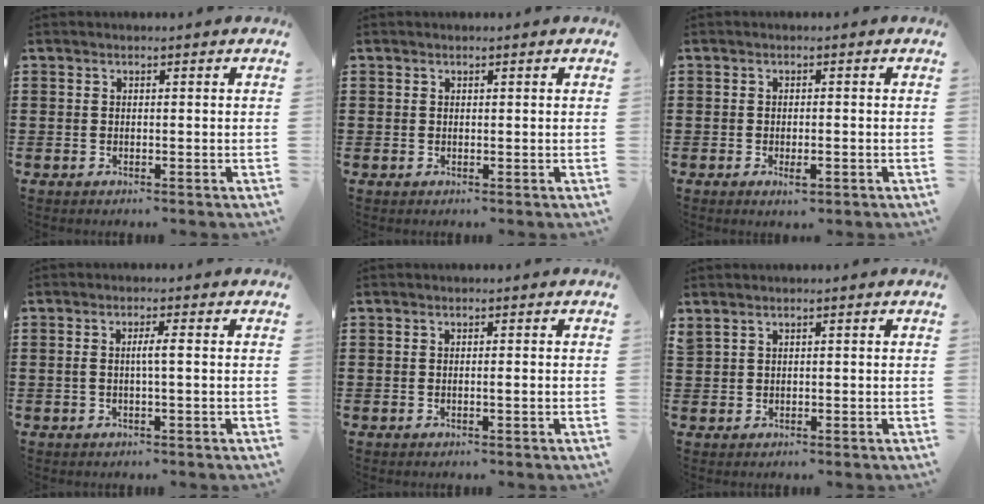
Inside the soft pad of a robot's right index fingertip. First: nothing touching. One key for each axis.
{"total": 0.6, "fx": 0.3, "fy": 0.5, "fz": 0.0, "tx": -0.002, "ty": 0.003, "tz": 0.006}
{"total": 1.9, "fx": -0.9, "fy": 0.7, "fz": 1.5, "tx": -0.027, "ty": -0.001, "tz": -0.016}
{"total": 2.3, "fx": -0.2, "fy": 0.1, "fz": 2.3, "tx": -0.045, "ty": -0.002, "tz": -0.005}
{"total": 0.8, "fx": -0.2, "fy": -0.1, "fz": 0.8, "tx": -0.013, "ty": -0.004, "tz": -0.003}
{"total": 0.8, "fx": 0.6, "fy": 0.3, "fz": 0.3, "tx": -0.008, "ty": 0.001, "tz": 0.012}